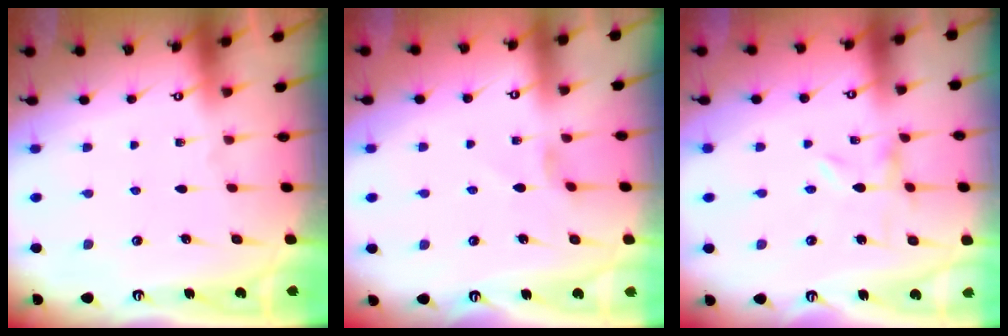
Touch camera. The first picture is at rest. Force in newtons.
{"total": 0.9, "press": 0.8, "slide": 0.3}
{"total": 0.0}